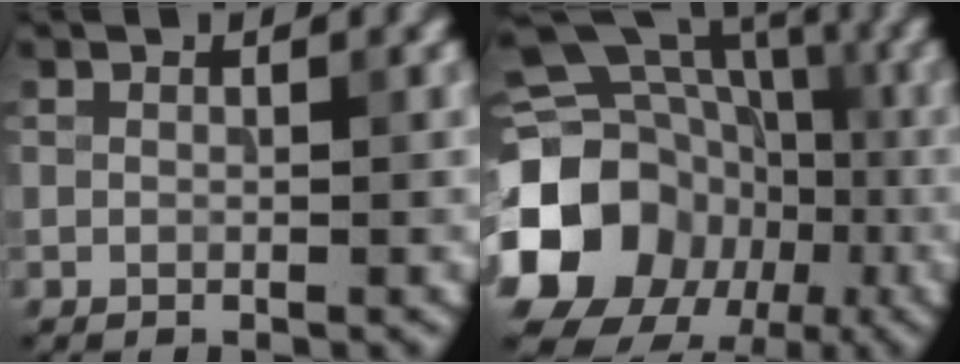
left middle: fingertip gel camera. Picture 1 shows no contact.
{"total": 24.0, "force": [-6.0, 21.5, 8.9], "torque": [-0.188, -0.033, -0.142]}